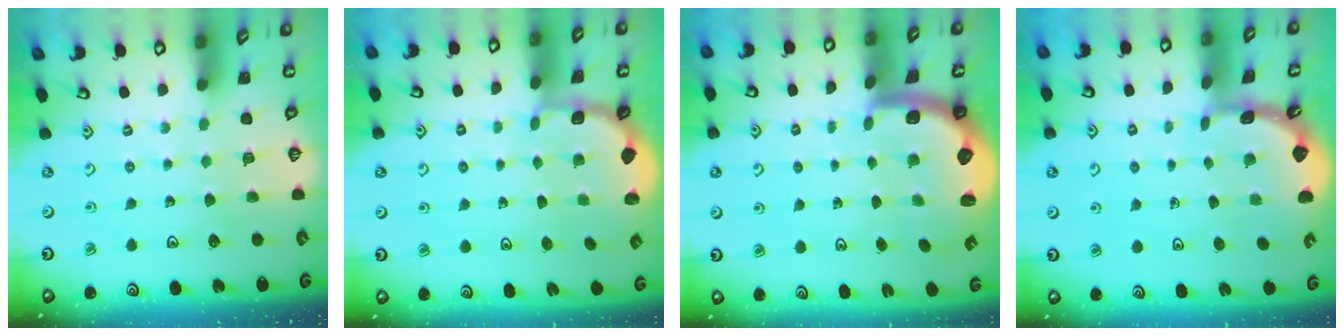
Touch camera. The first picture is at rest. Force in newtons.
{"total": 1.9, "press": 1.8, "slide": 0.7}
{"total": 2.8, "press": 2.4, "slide": 1.4}
{"total": 1.7, "press": 1.6, "slide": 0.1}